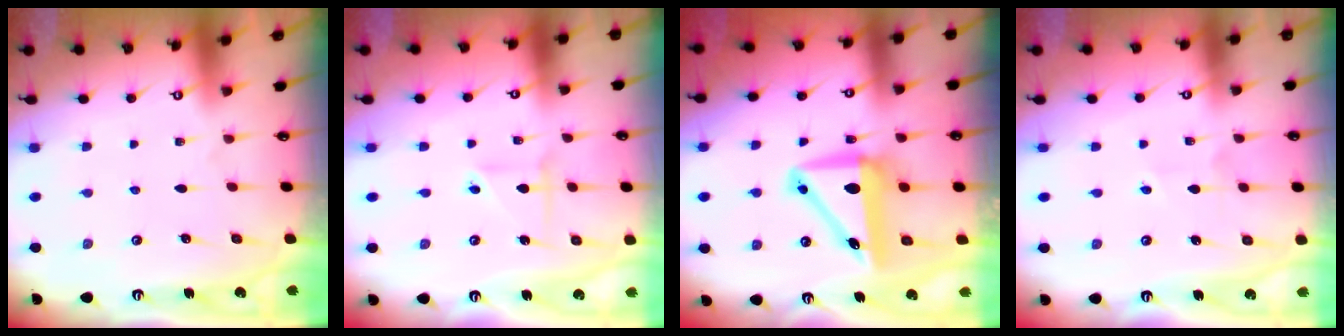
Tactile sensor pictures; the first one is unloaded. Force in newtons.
{"total": 3.0, "press": 3.0, "slide": 0.5}
{"total": 10.3, "press": 10.1, "slide": 2.1}
{"total": 2.8, "press": 2.6, "slide": 0.9}